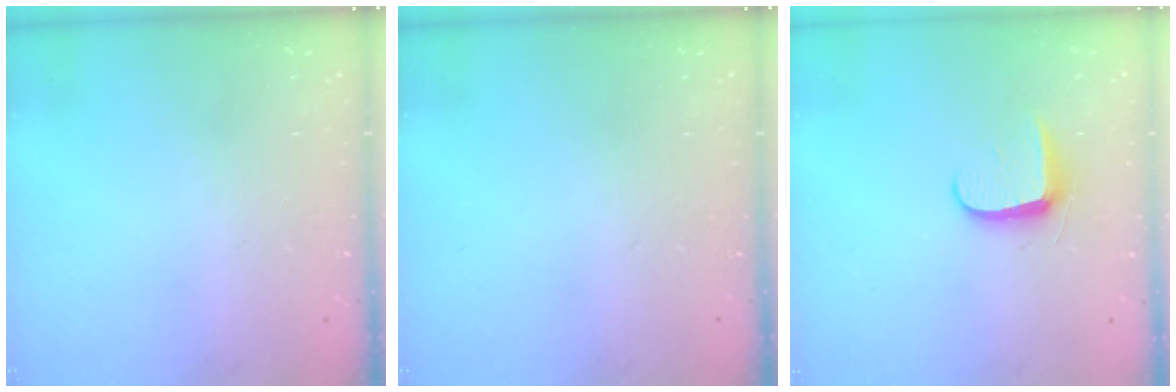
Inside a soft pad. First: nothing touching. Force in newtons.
{"total": 0.0}
{"total": 7.1, "press": 7.0, "slide": 0.9}